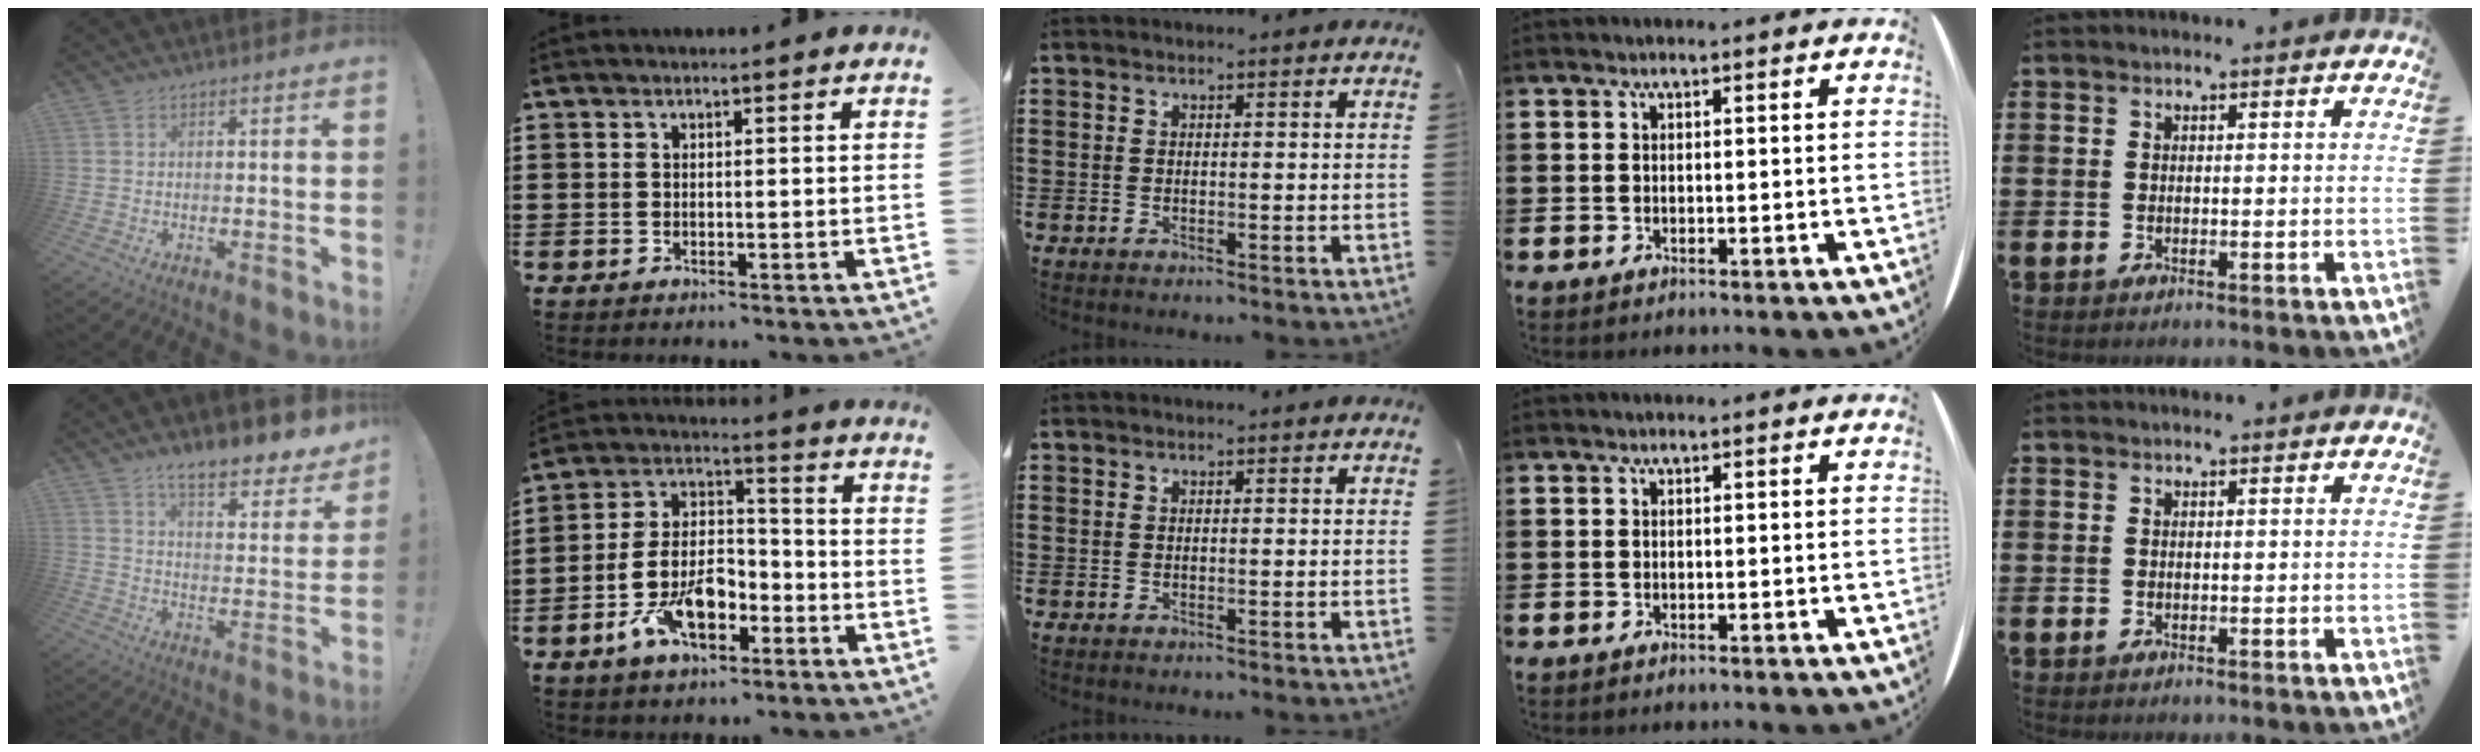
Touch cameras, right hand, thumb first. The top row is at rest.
{"thumb": {"total": 10.4, "force": [8.6, 2.4, 5.3], "torque": [-0.081, -0.075, 0.147]}, "index": {"total": 9.9, "force": [-4.5, 5.3, 7.0], "torque": [-0.163, 0.002, -0.088]}}